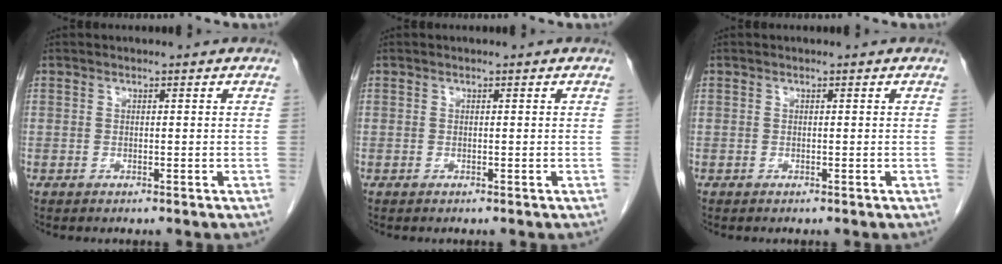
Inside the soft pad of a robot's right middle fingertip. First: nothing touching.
{"total": 0.0}
{"total": 0.0}